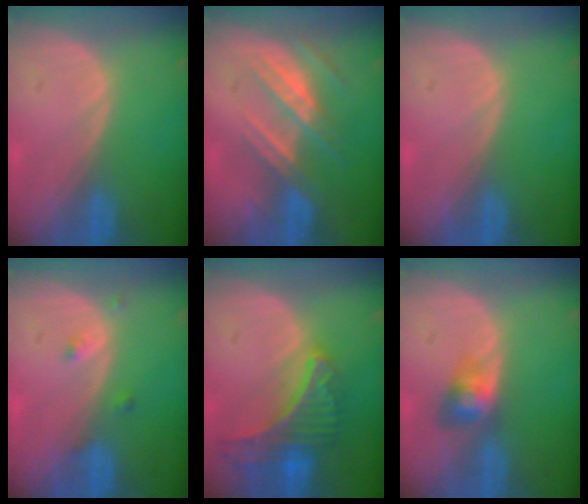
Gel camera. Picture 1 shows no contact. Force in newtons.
{"total": 7.3, "press": 6.8, "slide": 2.6}
{"total": 0.0}
{"total": 1.6, "press": 1.5, "slide": 0.1}
{"total": 9.1, "press": 8.0, "slide": 4.3}
{"total": 3.4, "press": 3.4, "slide": 0.2}